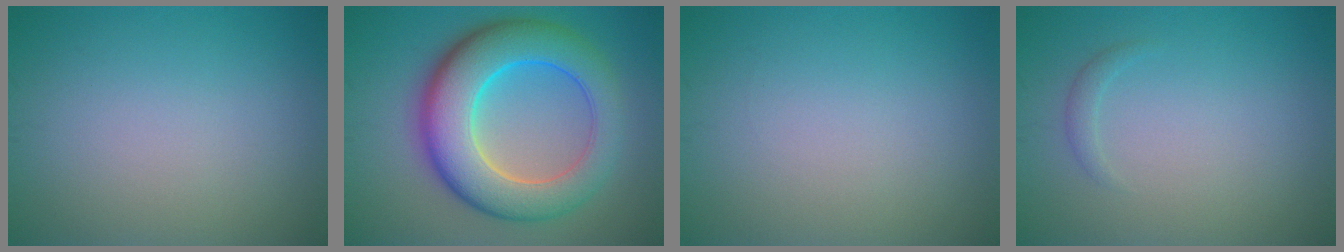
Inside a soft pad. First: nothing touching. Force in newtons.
{"total": 10.5, "press": 10.5, "slide": 0.1}
{"total": 0.0}
{"total": 0.8, "press": 0.8, "slide": 0.0}